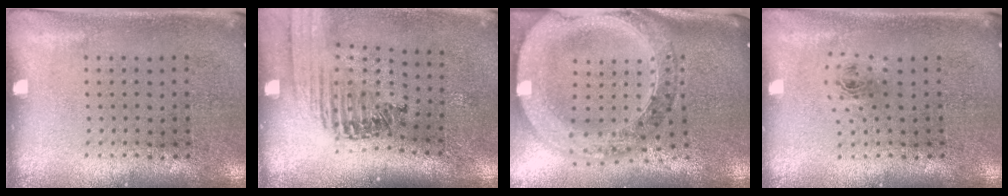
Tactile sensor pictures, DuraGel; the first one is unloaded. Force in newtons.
{"total": 1.3, "press": 1.3, "slide": 0.1}
{"total": 2.9, "press": 2.4, "slide": 1.5}
{"total": 0.8, "press": 0.3, "slide": 0.7}